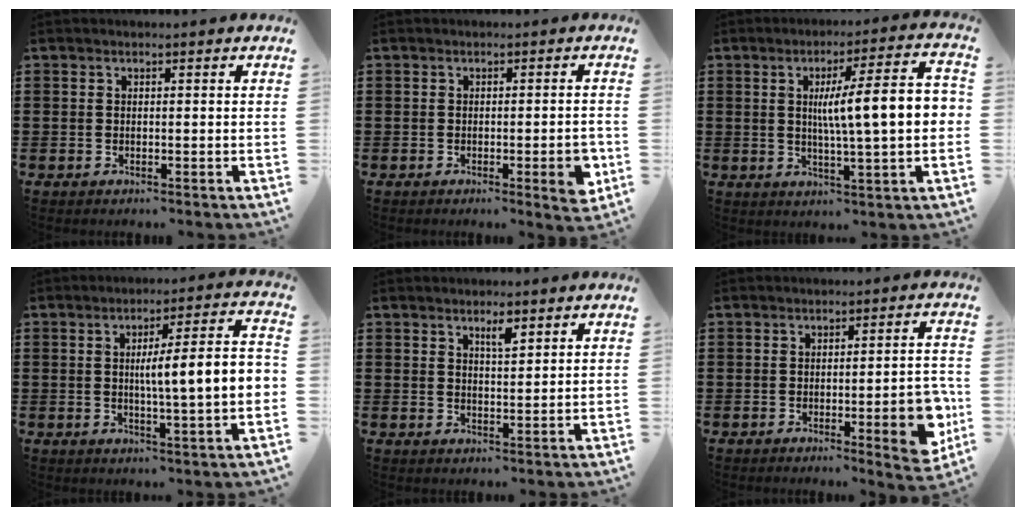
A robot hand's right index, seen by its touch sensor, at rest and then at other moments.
{"total": 3.9, "force": [-1.2, 0.6, 3.7], "torque": [-0.056, -0.007, -0.016]}
{"total": 11.2, "force": [1.2, 1.5, 11.0], "torque": [-0.190, 0.003, 0.014]}
{"total": 8.5, "force": [-0.1, 0.7, 8.4], "torque": [-0.144, -0.004, -0.010]}
{"total": 2.6, "force": [1.8, 0.6, 1.7], "torque": [-0.029, 0.000, 0.028]}
{"total": 7.0, "force": [-2.1, 1.5, 6.5], "torque": [-0.084, -0.010, -0.030]}